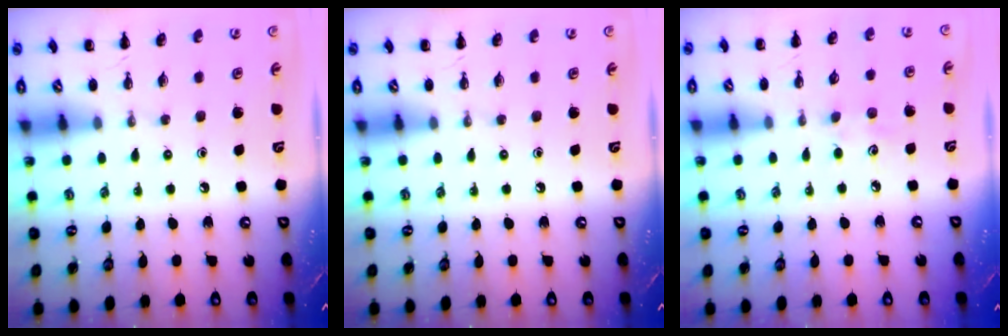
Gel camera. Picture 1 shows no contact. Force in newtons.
{"total": 0.0}
{"total": 3.2, "press": 3.1, "slide": 0.8}